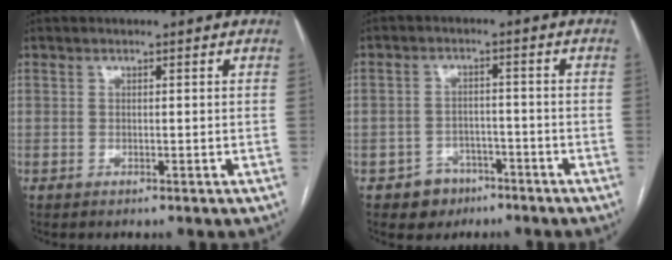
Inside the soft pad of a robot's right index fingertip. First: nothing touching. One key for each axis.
{"total": 4.7, "fx": -2.8, "fy": 3.8, "fz": 0.4, "tx": 0.000, "ty": 0.014, "tz": -0.037}